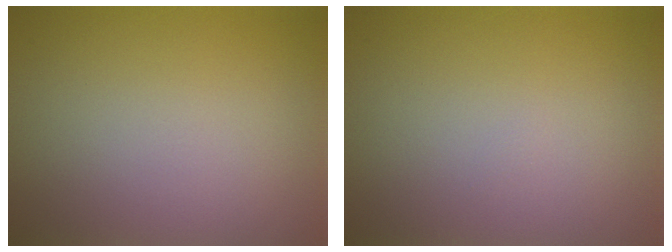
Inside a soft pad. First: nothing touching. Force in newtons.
{"total": 0.0}